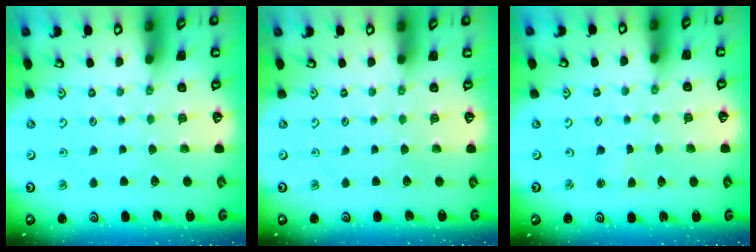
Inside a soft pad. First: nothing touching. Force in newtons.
{"total": 0.0}
{"total": 0.8, "press": 0.8, "slide": 0.2}